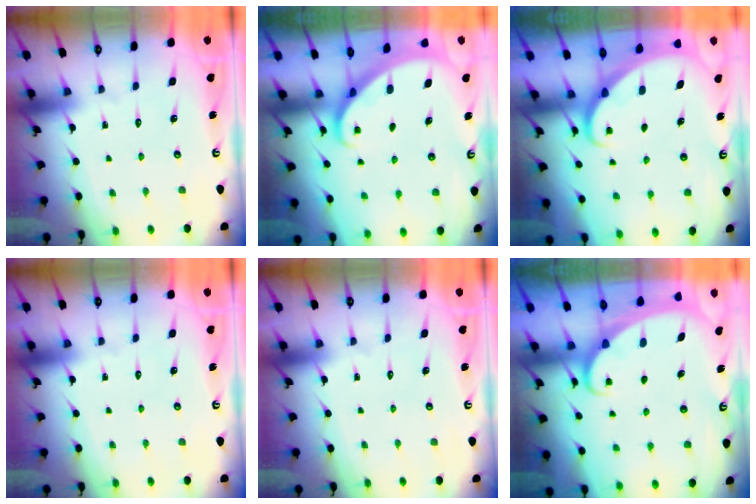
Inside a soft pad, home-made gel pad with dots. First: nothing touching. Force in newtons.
{"total": 1.8, "press": 1.8, "slide": 0.1}
{"total": 2.0, "press": 2.0, "slide": 0.2}
{"total": 0.0}
{"total": 0.0}
{"total": 2.0, "press": 2.0, "slide": 0.1}